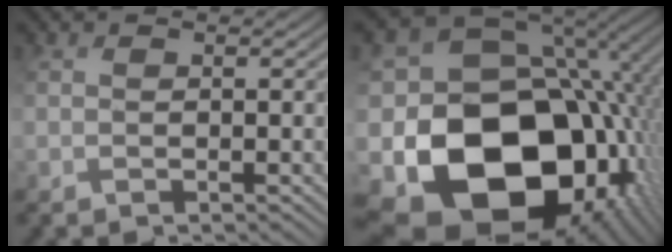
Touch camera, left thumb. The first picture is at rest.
{"total": 22.1, "force": [-6.2, 16.8, 12.9], "torque": [-0.280, -0.039, -0.069]}